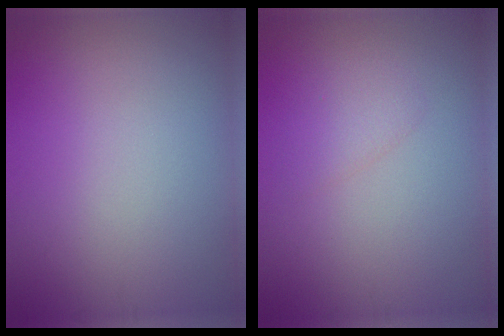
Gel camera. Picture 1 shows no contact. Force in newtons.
{"total": 1.3, "press": 1.3, "slide": 0.1}